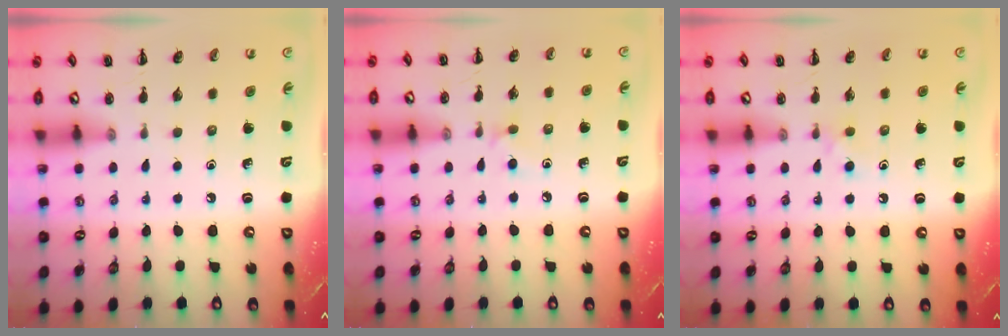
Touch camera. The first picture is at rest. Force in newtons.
{"total": 4.8, "press": 4.4, "slide": 1.7}
{"total": 2.8, "press": 2.6, "slide": 1.2}